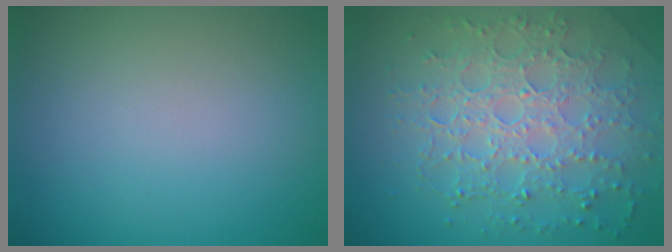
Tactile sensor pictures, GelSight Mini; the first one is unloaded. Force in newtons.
{"total": 7.3, "press": 5.3, "slide": 5.1}